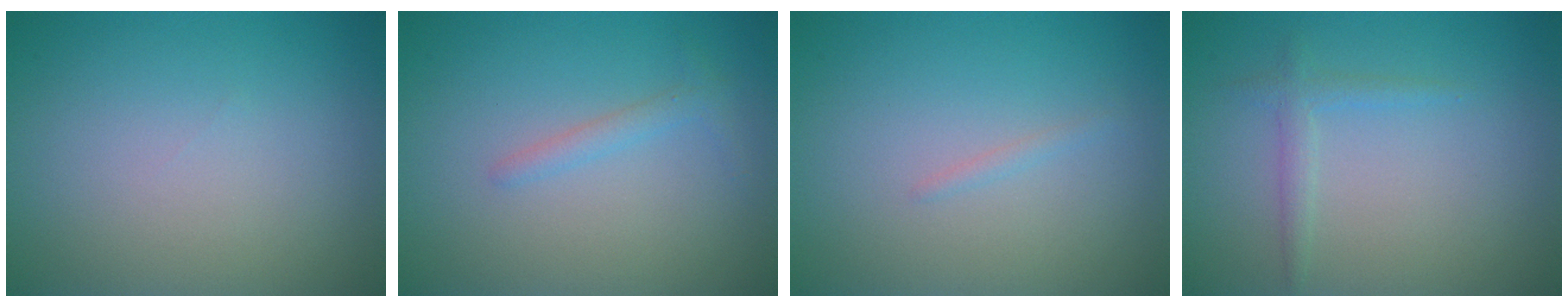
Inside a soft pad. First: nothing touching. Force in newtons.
{"total": 1.3, "press": 1.3, "slide": 0.1}
{"total": 0.6, "press": 0.6, "slide": 0.1}
{"total": 1.3, "press": 1.3, "slide": 0.0}